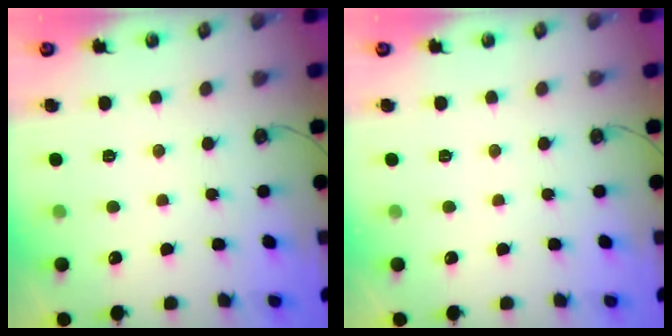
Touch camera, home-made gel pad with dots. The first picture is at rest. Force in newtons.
{"total": 0.0}